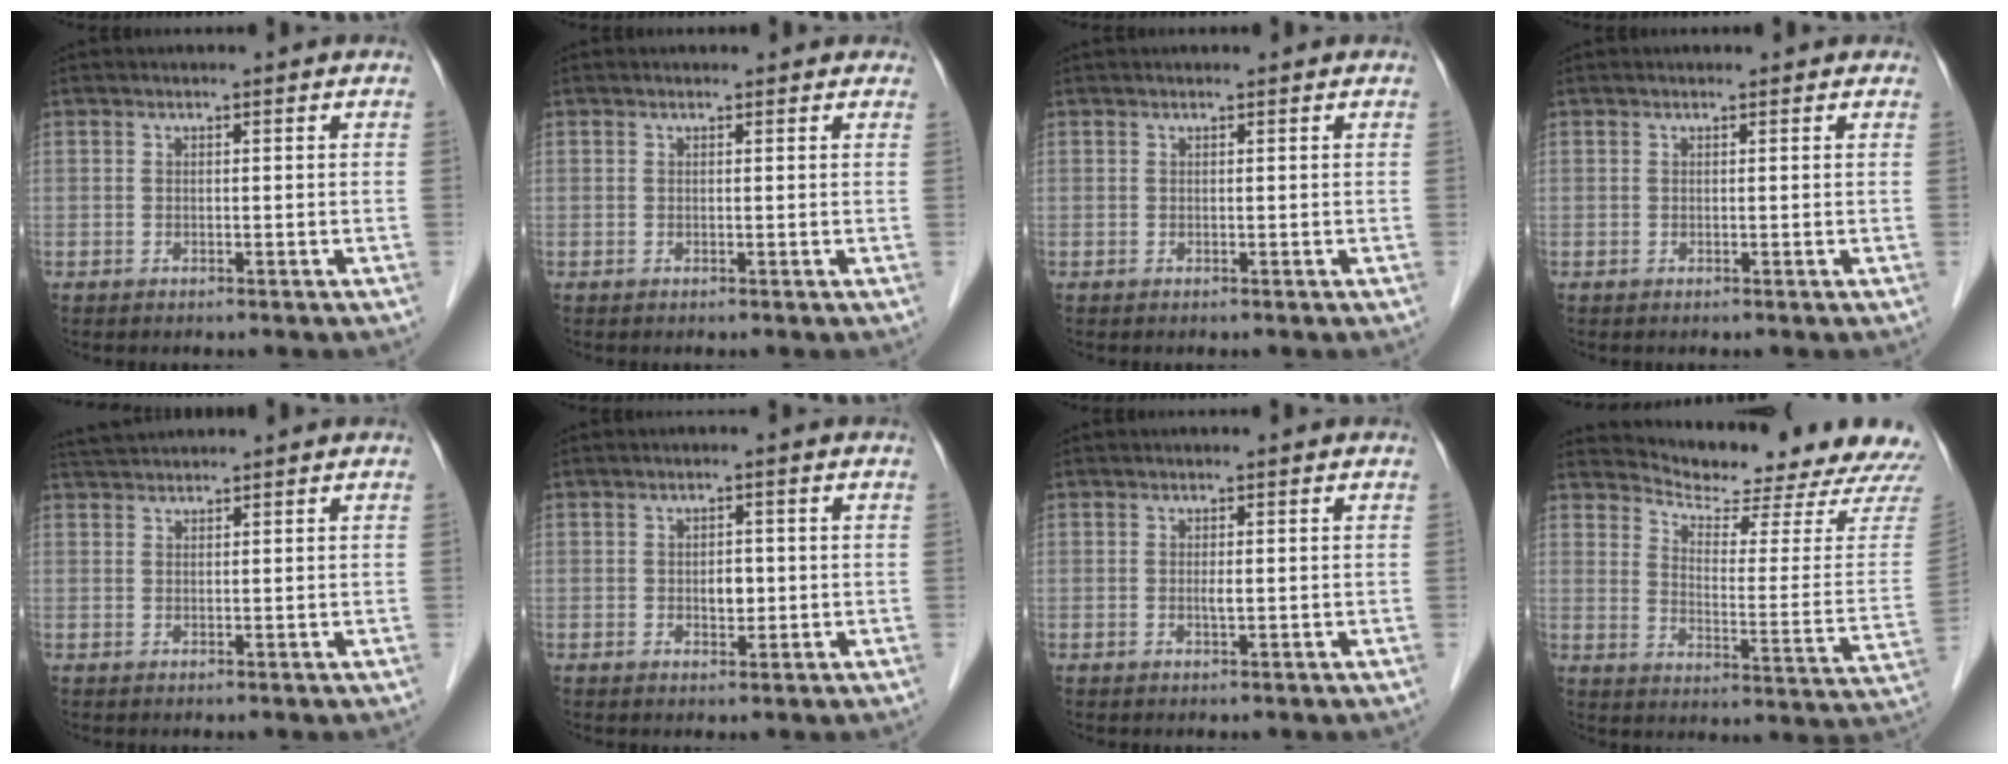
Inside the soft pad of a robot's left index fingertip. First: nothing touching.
{"total": 1.9, "force": [1.7, 0.9, 0.3], "torque": [-0.004, 0.008, 0.009]}
{"total": 1.4, "force": [1.3, 0.3, 0.4], "torque": [-0.010, 0.024, 0.020]}
{"total": 1.4, "force": [1.3, 0.6, 0.3], "torque": [-0.009, 0.009, 0.009]}
{"total": 3.2, "force": [3.1, -0.1, 0.7], "torque": [-0.017, 0.027, 0.063]}
{"total": 2.1, "force": [-0.3, 1.4, 1.6], "torque": [-0.026, -0.002, -0.003]}
{"total": 0.7, "force": [-0.1, 0.1, 0.7], "torque": [-0.020, -0.005, -0.002]}
{"total": 18.6, "force": [18.0, 0.5, 4.8], "torque": [-0.075, -0.092, 0.224]}